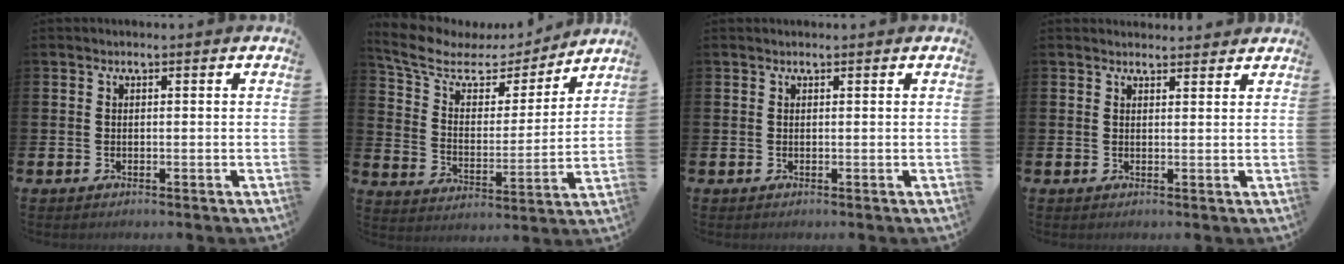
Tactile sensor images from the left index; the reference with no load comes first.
{"total": 7.8, "force": [6.0, 4.1, 2.7], "torque": [-0.094, -0.035, 0.102]}
{"total": 0.0}
{"total": 1.9, "force": [1.8, 0.4, -0.1], "torque": [0.009, -0.007, 0.032]}